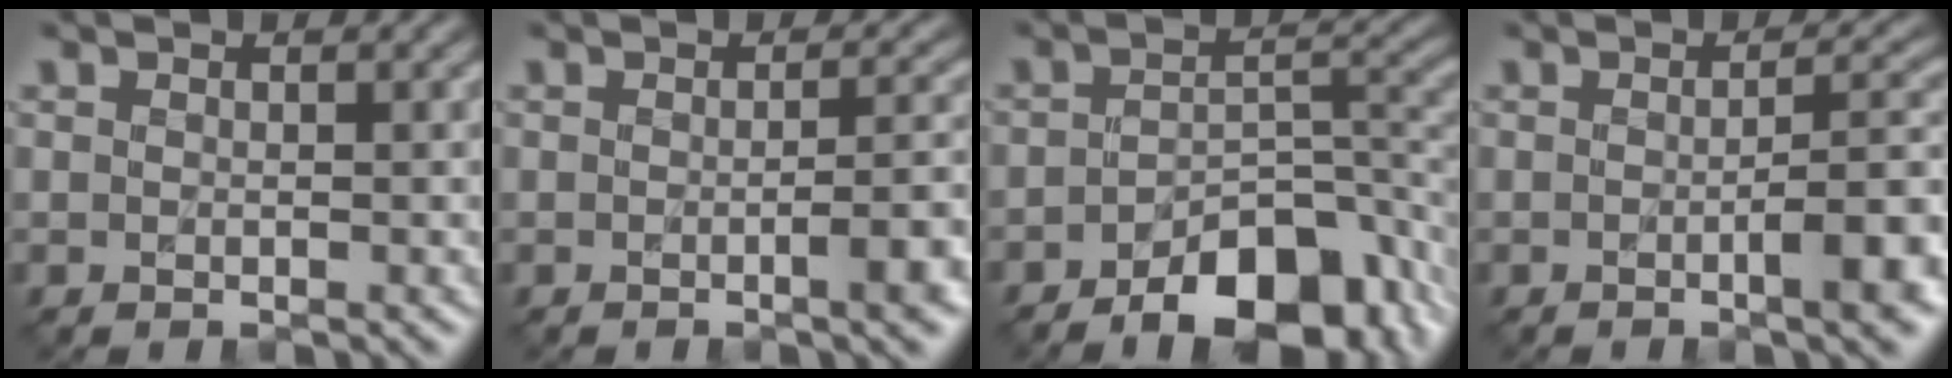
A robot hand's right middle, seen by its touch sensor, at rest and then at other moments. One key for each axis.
{"total": 3.2, "fx": -1.1, "fy": 0.6, "fz": 2.9, "tx": -0.041, "ty": 0.006, "tz": -0.018}
{"total": 9.3, "fx": -5.5, "fy": 4.0, "fz": 6.4, "tx": -0.087, "ty": 0.001, "tz": -0.085}
{"total": 4.9, "fx": -1.5, "fy": 1.0, "fz": 4.6, "tx": -0.066, "ty": 0.008, "tz": -0.024}